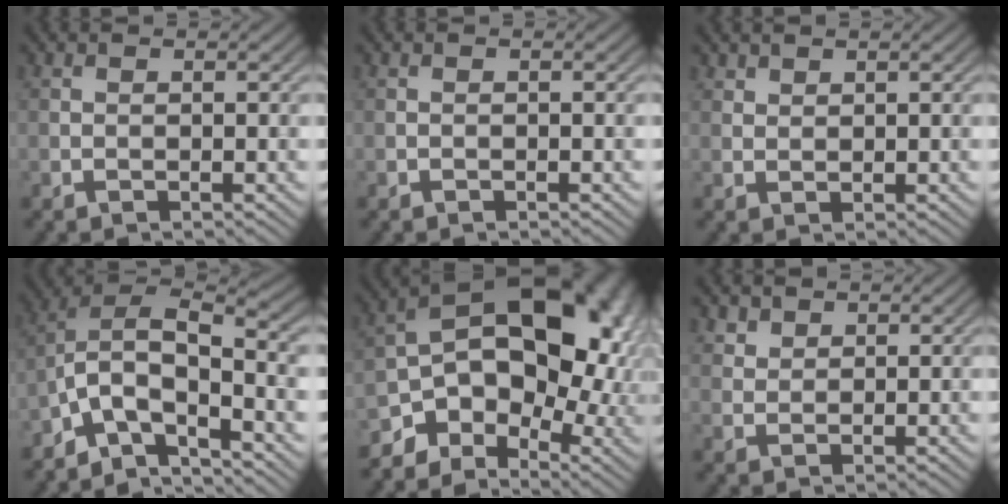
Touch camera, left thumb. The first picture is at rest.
{"total": 0.0}
{"total": 1.4, "force": [1.2, 0.6, 0.4], "torque": [-0.010, 0.000, 0.030]}
{"total": 7.9, "force": [-3.9, 2.9, 6.2], "torque": [-0.111, 0.009, -0.090]}
{"total": 16.8, "force": [-2.5, 11.0, 12.4], "torque": [-0.172, -0.008, -0.027]}
{"total": 2.3, "force": [1.8, 1.4, 0.6], "torque": [-0.019, -0.003, 0.045]}